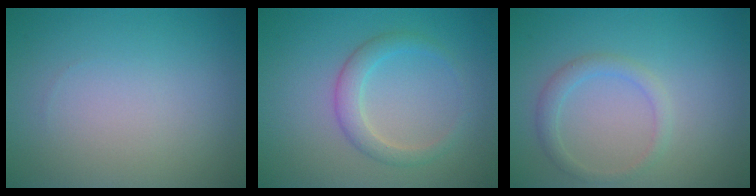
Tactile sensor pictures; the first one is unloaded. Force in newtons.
{"total": 2.4, "press": 2.4, "slide": 0.1}
{"total": 1.8, "press": 1.8, "slide": 0.1}